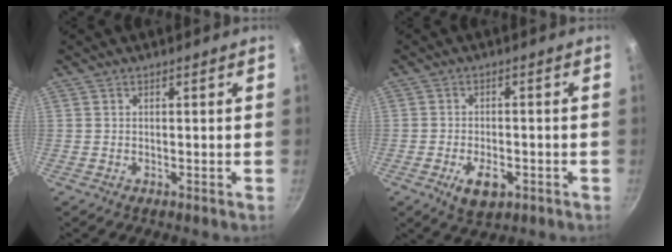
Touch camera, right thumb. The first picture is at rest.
{"total": 6.3, "force": [-2.6, 3.3, 4.7], "torque": [-0.072, 0.010, -0.035]}